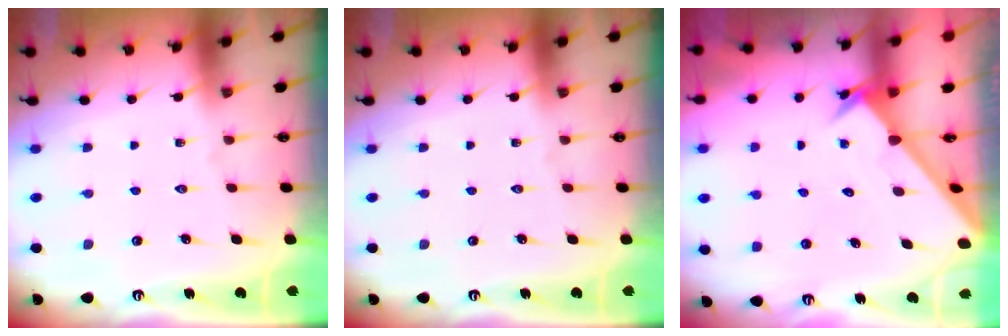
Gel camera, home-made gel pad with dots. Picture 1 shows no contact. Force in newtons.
{"total": 0.0}
{"total": 2.6, "press": 2.6, "slide": 0.2}